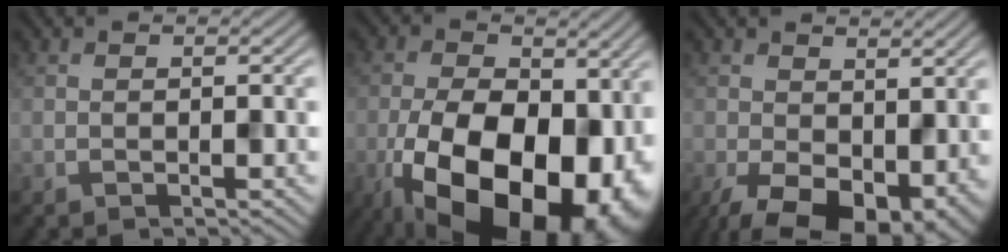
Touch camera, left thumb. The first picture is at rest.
{"total": 20.6, "force": [-6.2, 12.1, 15.5], "torque": [-0.253, -0.034, -0.083]}
{"total": 11.7, "force": [-3.5, 7.0, 8.7], "torque": [-0.161, -0.042, -0.040]}